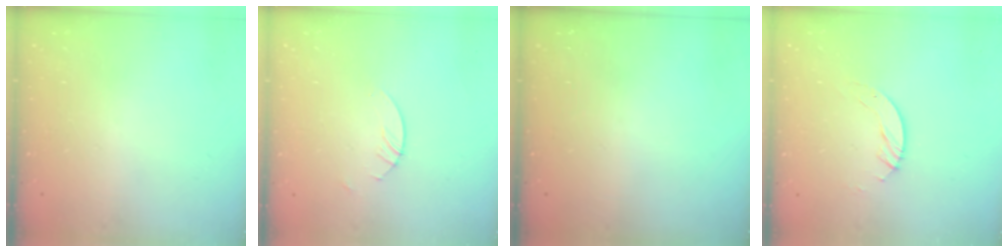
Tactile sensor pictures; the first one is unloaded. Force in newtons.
{"total": 2.7, "press": 2.7, "slide": 0.2}
{"total": 0.0}
{"total": 3.0, "press": 3.0, "slide": 0.2}